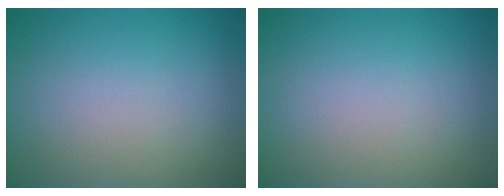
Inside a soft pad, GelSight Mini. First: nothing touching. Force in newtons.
{"total": 0.0}